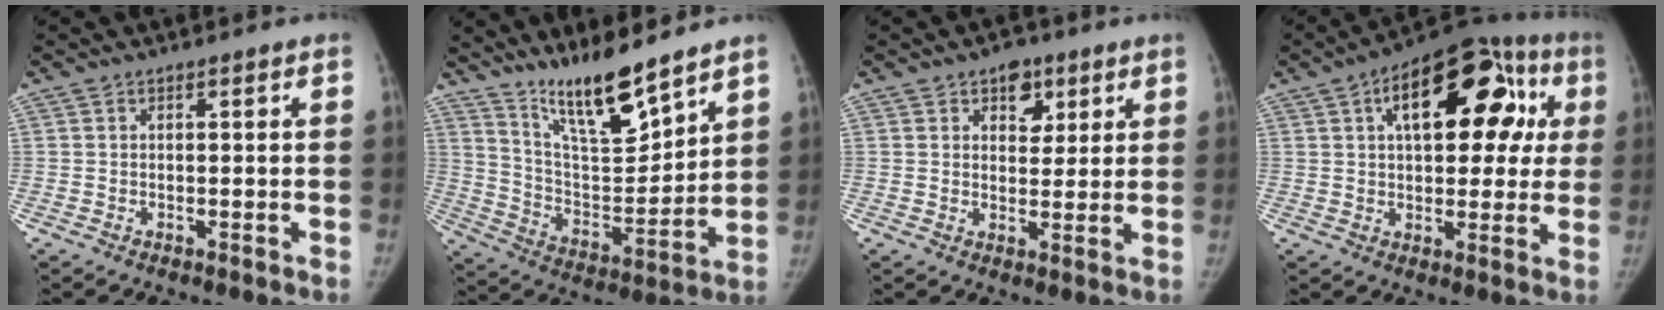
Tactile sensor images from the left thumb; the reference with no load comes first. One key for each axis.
{"total": 14.4, "fx": 11.6, "fy": 2.6, "fz": 8.2, "tx": -0.114, "ty": -0.080, "tz": 0.218}
{"total": 5.7, "fx": 3.0, "fy": 3.9, "fz": 2.8, "tx": -0.003, "ty": -0.011, "tz": 0.041}
{"total": 21.3, "fx": 6.6, "fy": 11.4, "fz": 16.8, "tx": -0.182, "ty": 0.038, "tz": 0.085}